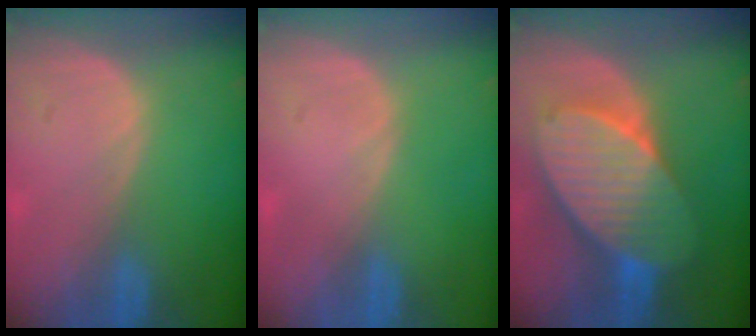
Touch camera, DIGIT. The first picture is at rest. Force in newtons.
{"total": 0.0}
{"total": 10.9, "press": 10.9, "slide": 0.6}